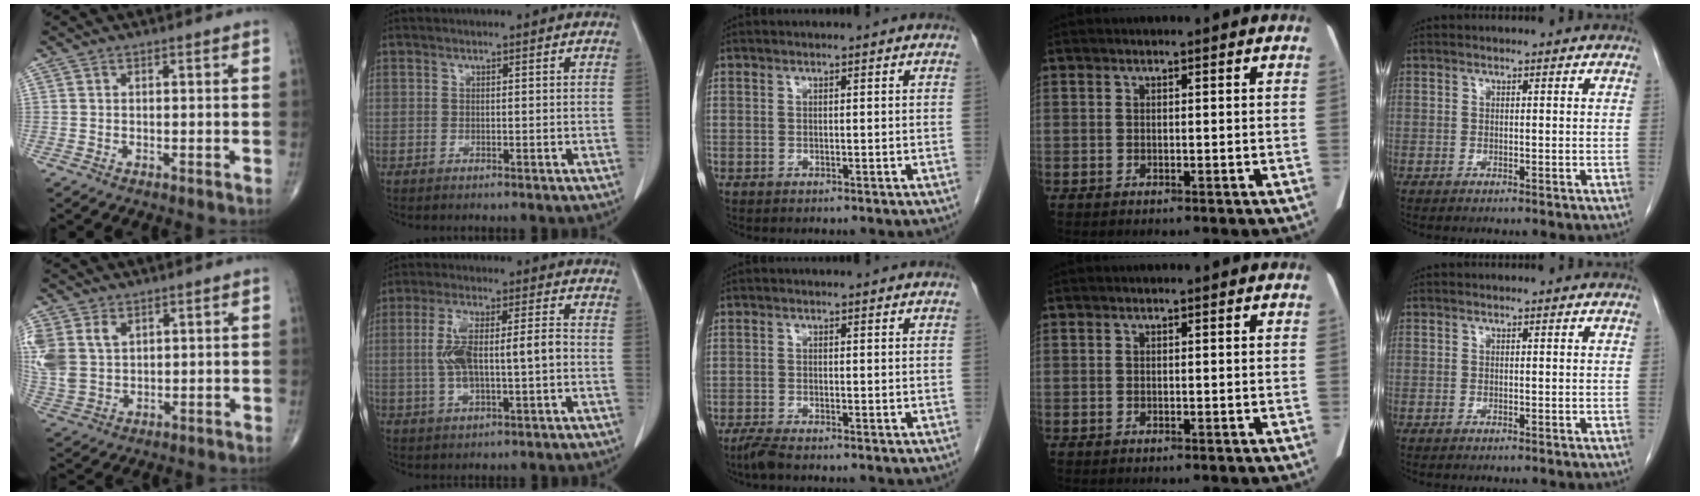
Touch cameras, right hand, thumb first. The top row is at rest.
{"thumb": {"total": 12.3, "force": [4.1, 8.8, 7.4], "torque": [-0.185, -0.001, 0.096]}, "index": {"total": 9.9, "force": [-0.5, 2.7, 9.5], "torque": [-0.191, 0.021, -0.003]}, "middle": {"total": 2.1, "force": [-1.7, 0.1, 1.2], "torque": [-0.035, -0.008, -0.037]}}